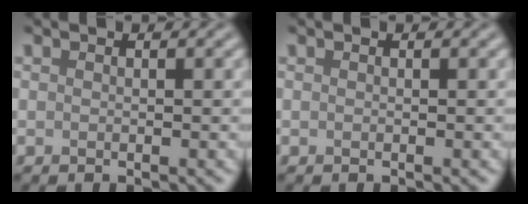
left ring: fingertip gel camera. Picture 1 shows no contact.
{"total": 0.0}